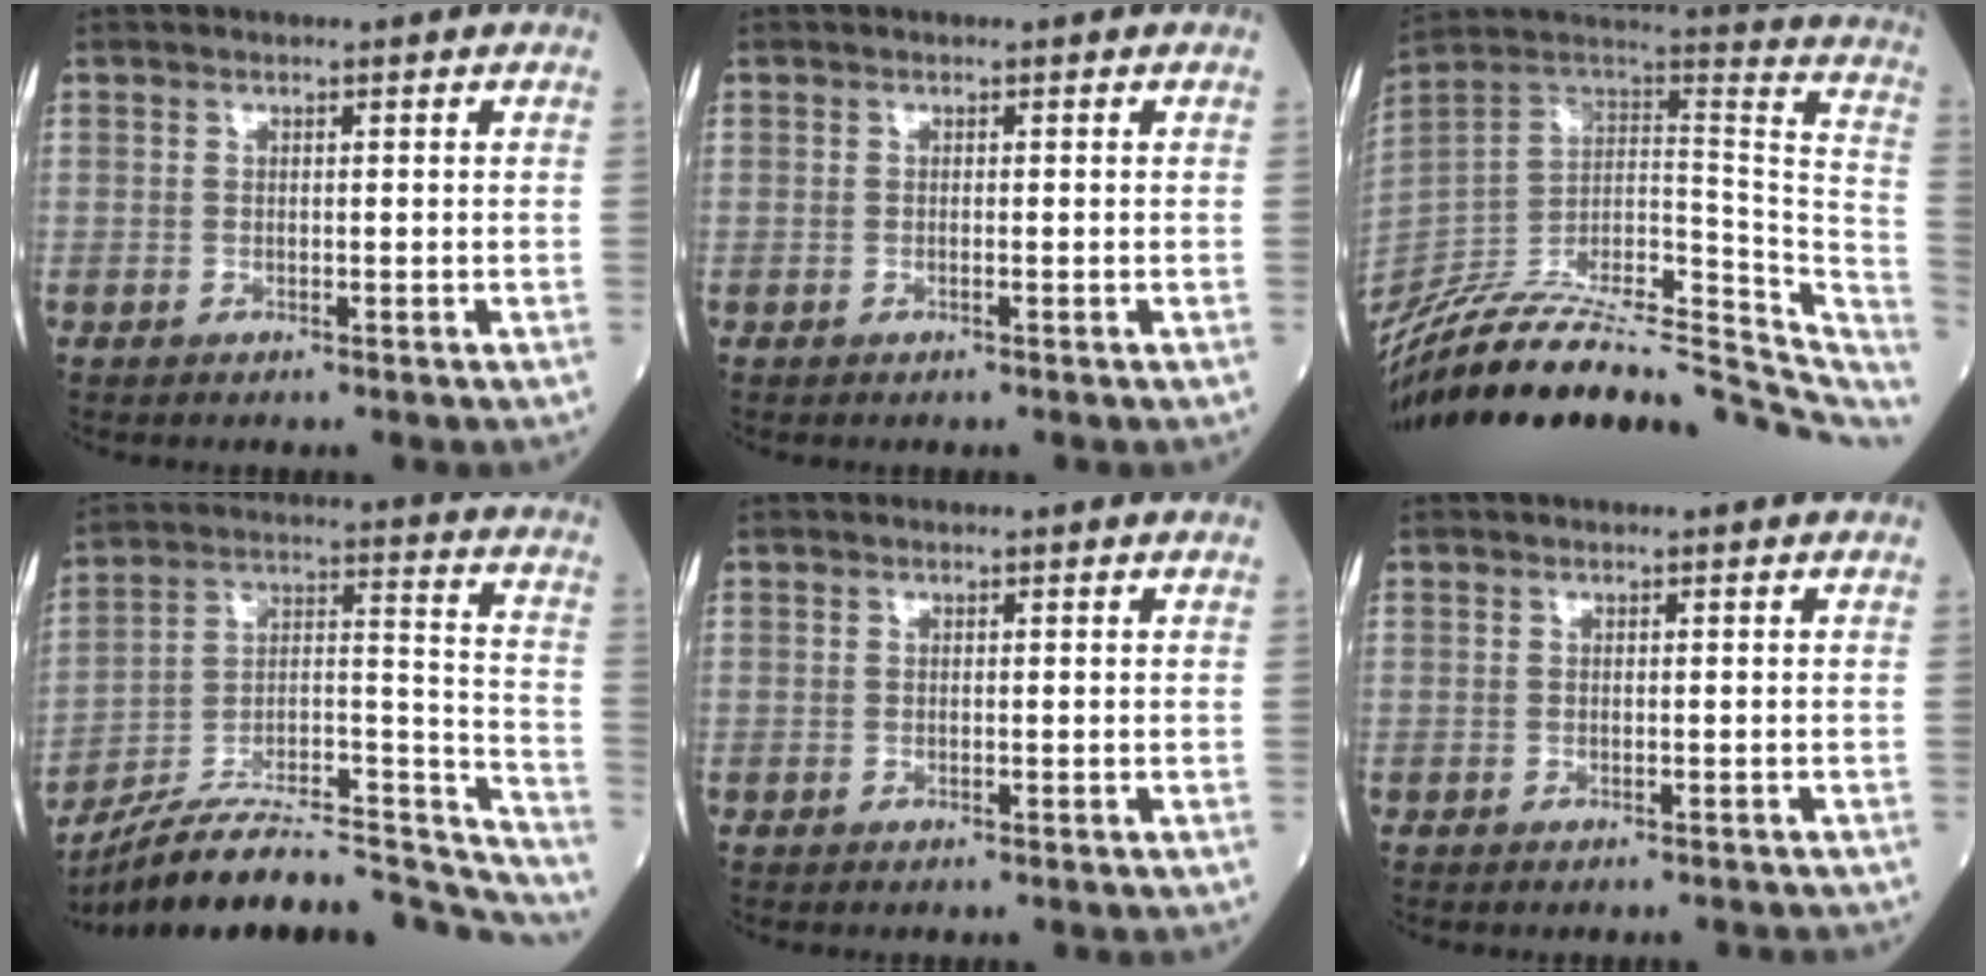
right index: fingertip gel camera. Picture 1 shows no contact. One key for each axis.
{"total": 0.0}
{"total": 33.8, "fx": -28.1, "fy": 8.9, "fz": 16.6, "tx": -0.241, "ty": -0.015, "tz": -0.410}
{"total": 29.6, "fx": -27.2, "fy": 4.6, "fz": 10.8, "tx": -0.125, "ty": 0.022, "tz": -0.406}
{"total": 0.0}
{"total": 1.2, "fx": -1.2, "fy": 0.3, "fz": 0.1, "tx": 0.000, "ty": -0.001, "tz": -0.020}